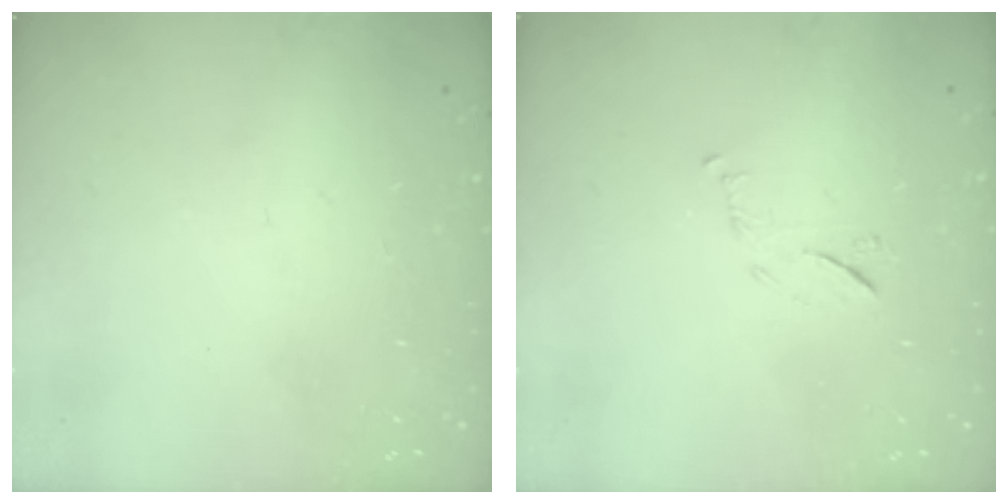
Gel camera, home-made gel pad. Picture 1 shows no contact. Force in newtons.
{"total": 6.0, "press": 6.0, "slide": 0.6}